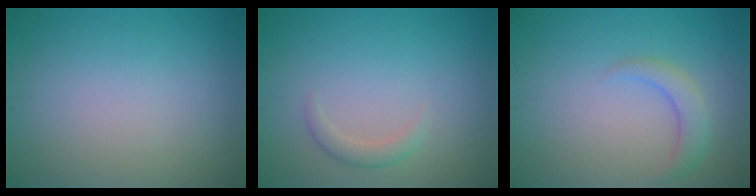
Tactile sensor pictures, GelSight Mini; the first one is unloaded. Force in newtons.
{"total": 1.4, "press": 1.4, "slide": 0.1}
{"total": 2.2, "press": 2.2, "slide": 0.3}